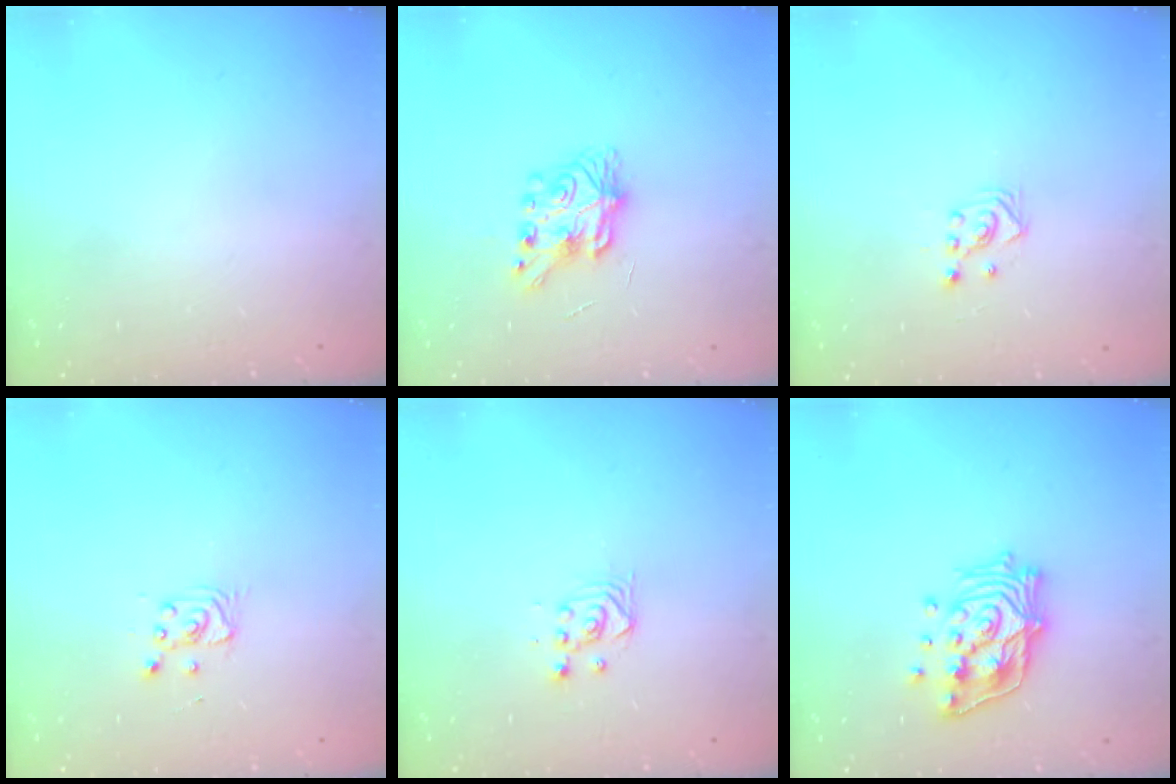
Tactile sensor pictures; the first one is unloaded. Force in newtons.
{"total": 7.8, "press": 7.8, "slide": 0.1}
{"total": 2.9, "press": 2.7, "slide": 1.0}
{"total": 2.9, "press": 2.9, "slide": 0.4}
{"total": 3.3, "press": 3.3, "slide": 0.4}
{"total": 16.0, "press": 15.9, "slide": 2.3}